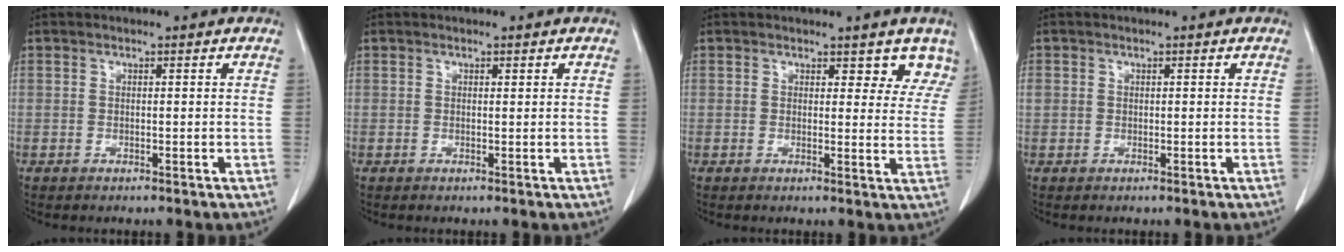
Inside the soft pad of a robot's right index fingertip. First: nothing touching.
{"total": 0.0}
{"total": 5.1, "force": [4.3, 2.4, 1.3], "torque": [0.013, -0.011, 0.034]}
{"total": 1.1, "force": [0.2, 1.0, 0.4], "torque": [-0.008, 0.014, 0.006]}